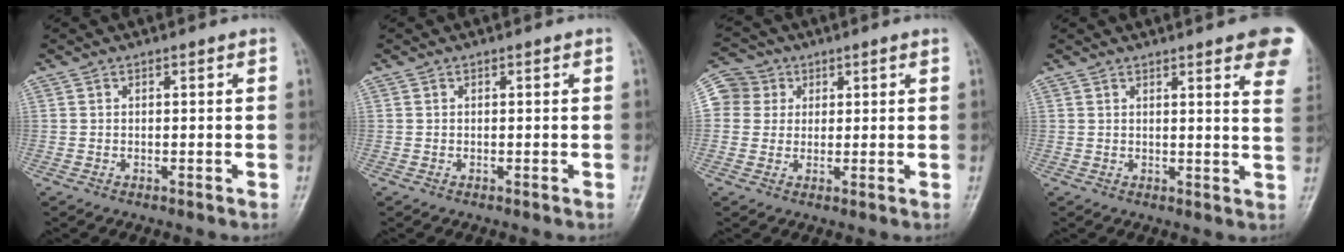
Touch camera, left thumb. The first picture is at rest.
{"total": 0.0}
{"total": 6.7, "force": [1.6, 6.4, 1.0], "torque": [0.012, 0.012, 0.021]}
{"total": 11.2, "force": [6.9, 2.2, 8.6], "torque": [-0.078, -0.023, 0.066]}